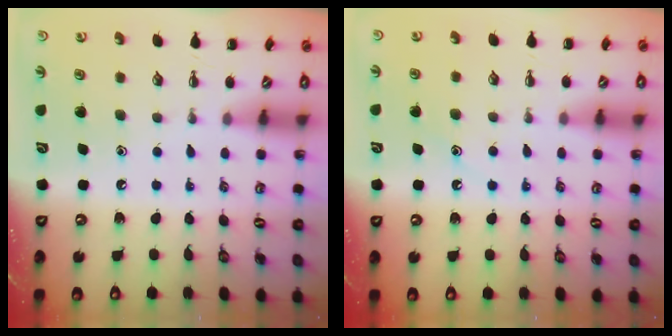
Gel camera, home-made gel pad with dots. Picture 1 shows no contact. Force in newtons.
{"total": 8.9, "press": 8.8, "slide": 1.2}